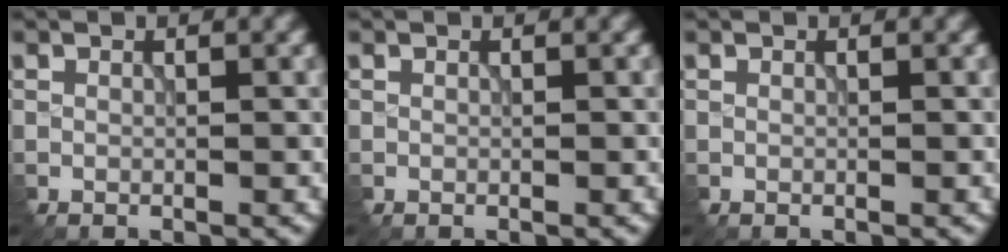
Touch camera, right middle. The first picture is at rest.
{"total": 0.0}
{"total": 0.0}